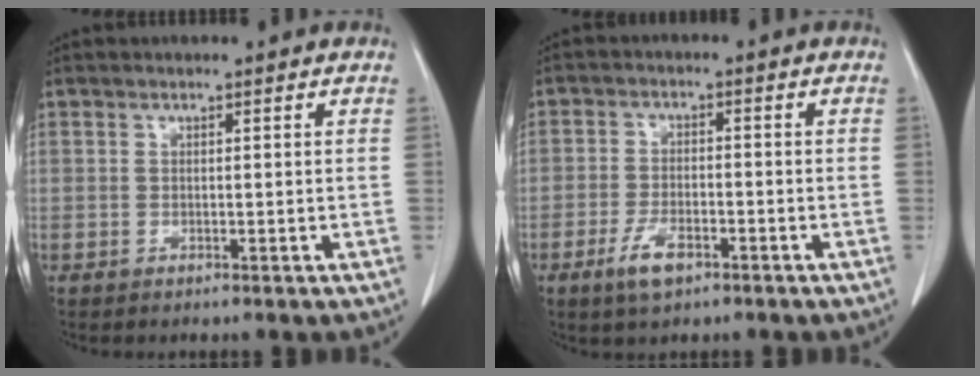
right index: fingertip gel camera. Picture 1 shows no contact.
{"total": 4.9, "force": [-2.9, 2.0, 3.5], "torque": [-0.071, -0.002, -0.049]}